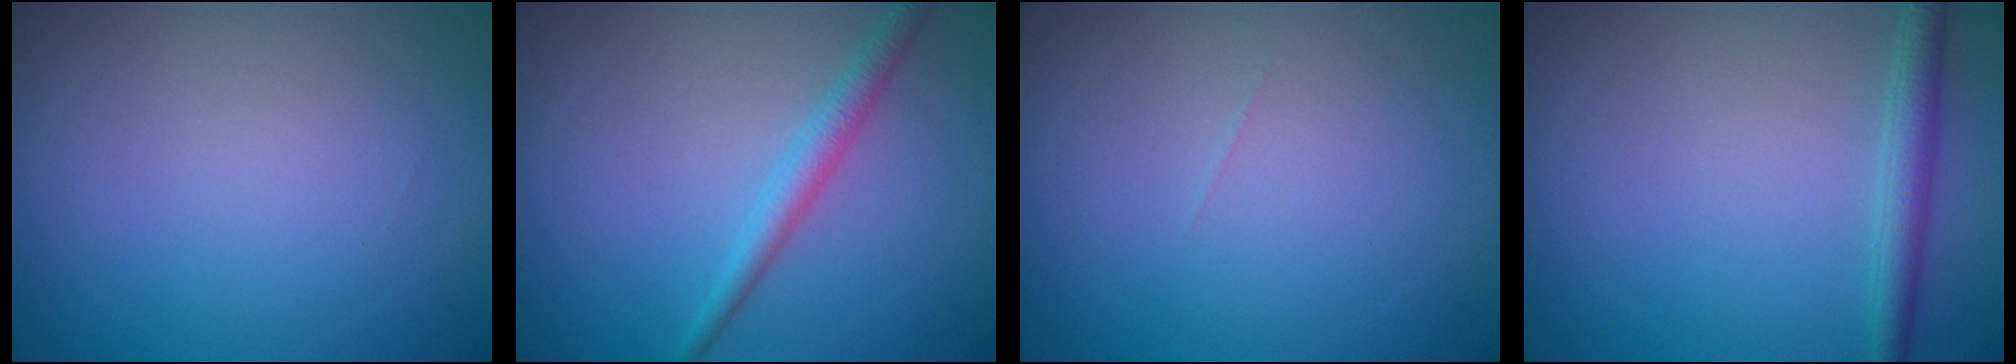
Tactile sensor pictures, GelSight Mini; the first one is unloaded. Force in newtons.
{"total": 2.1, "press": 2.1, "slide": 0.0}
{"total": 0.0}
{"total": 2.2, "press": 2.2, "slide": 0.1}